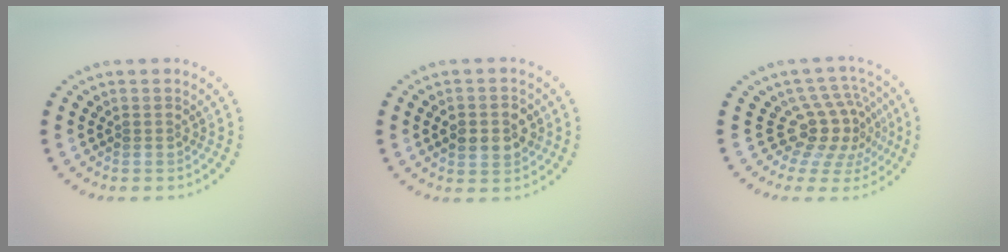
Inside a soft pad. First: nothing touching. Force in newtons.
{"total": 3.6, "press": 3.5, "slide": 0.2}
{"total": 4.5, "press": 3.1, "slide": 3.2}